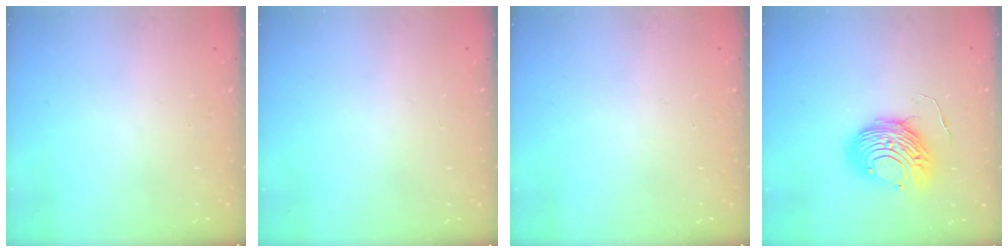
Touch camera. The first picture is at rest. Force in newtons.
{"total": 0.0}
{"total": 0.0}
{"total": 10.9, "press": 10.8, "slide": 1.1}